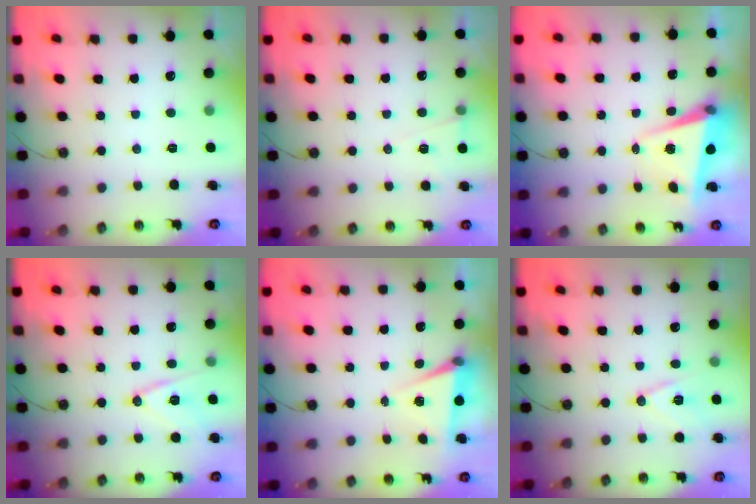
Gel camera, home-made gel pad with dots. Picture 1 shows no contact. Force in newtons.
{"total": 5.5, "press": 3.3, "slide": 4.5}
{"total": 4.8, "press": 4.7, "slide": 1.1}
{"total": 12.6, "press": 12.1, "slide": 3.4}
{"total": 6.0, "press": 4.0, "slide": 4.5}
{"total": 10.5, "press": 10.0, "slide": 3.4}